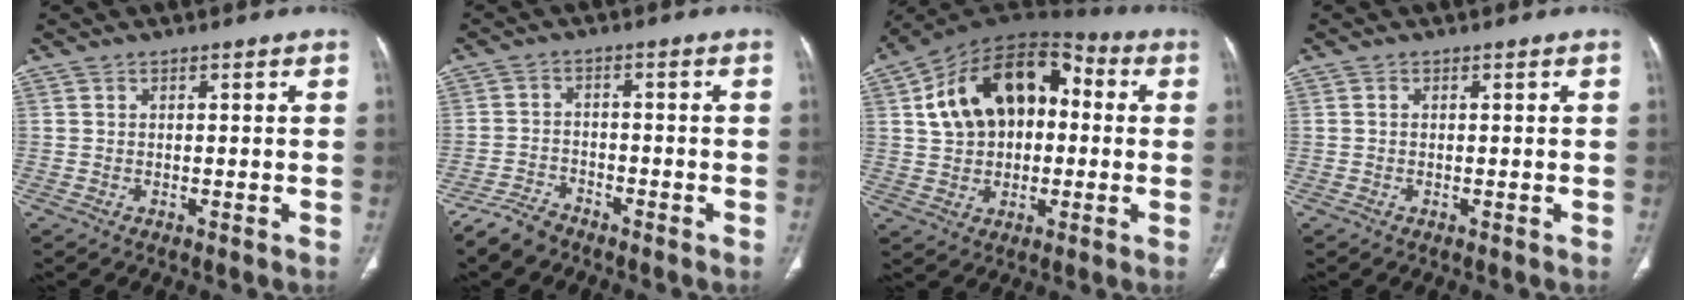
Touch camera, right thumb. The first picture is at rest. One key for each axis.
{"total": 4.9, "fx": -4.3, "fy": 2.1, "fz": 1.3, "tx": -0.030, "ty": 0.013, "tz": -0.083}
{"total": 19.0, "fx": 2.8, "fy": 12.7, "fz": 13.9, "tx": -0.204, "ty": 0.037, "tz": 0.042}
{"total": 0.0}